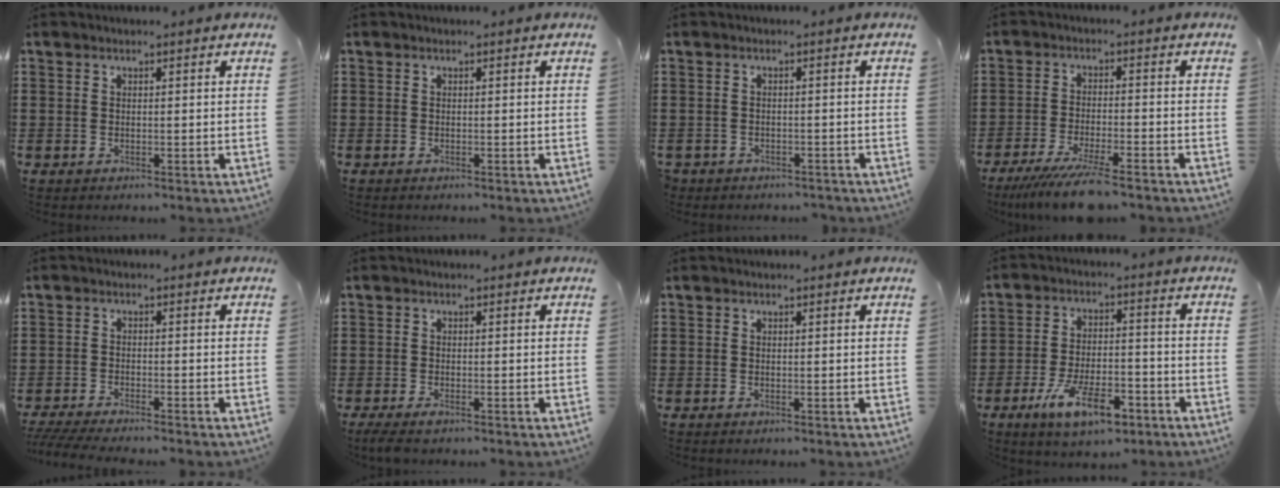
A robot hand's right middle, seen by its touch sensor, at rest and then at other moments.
{"total": 0.0}
{"total": 1.5, "force": [-1.5, 0.4, -0.1], "torque": [-0.003, 0.002, -0.034]}
{"total": 6.7, "force": [-5.5, 0.1, 3.7], "torque": [-0.078, -0.019, -0.102]}
{"total": 3.0, "force": [-2.8, -0.1, 1.0], "torque": [-0.031, -0.011, -0.061]}
{"total": 1.2, "force": [-0.9, 0.2, 0.8], "torque": [-0.016, -0.003, -0.016]}
{"total": 0.0}
{"total": 9.5, "force": [-5.8, 3.3, 6.8], "torque": [-0.136, 0.003, -0.105]}